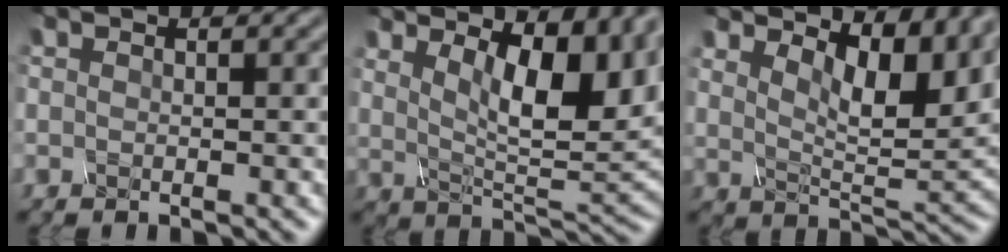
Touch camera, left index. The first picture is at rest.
{"total": 9.1, "force": [3.6, 3.3, 7.7], "torque": [-0.114, -0.001, 0.059]}
{"total": 7.3, "force": [4.2, 2.7, 5.3], "torque": [-0.084, -0.004, 0.069]}